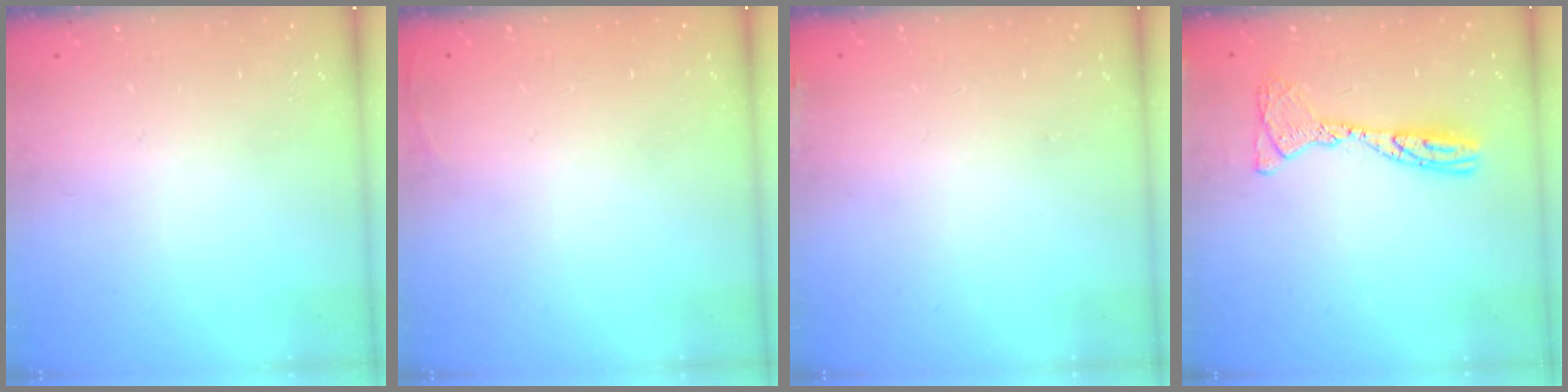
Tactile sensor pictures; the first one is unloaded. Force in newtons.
{"total": 2.7, "press": 2.6, "slide": 1.0}
{"total": 6.3, "press": 5.9, "slide": 2.1}
{"total": 12.2, "press": 12.1, "slide": 1.3}